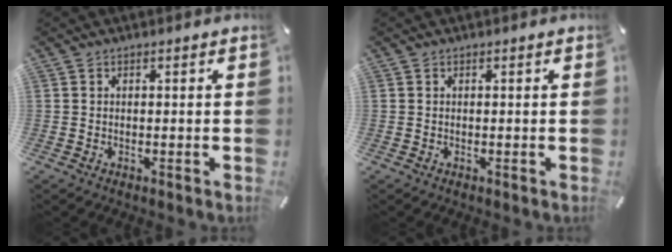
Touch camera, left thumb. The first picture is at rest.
{"total": 0.0}